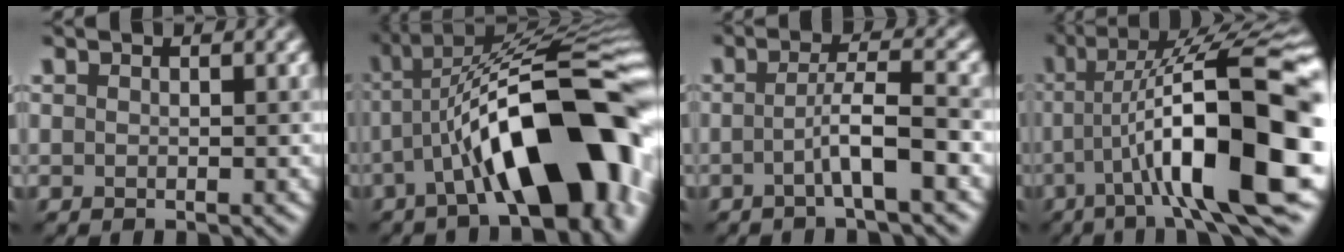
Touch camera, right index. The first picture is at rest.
{"total": 13.8, "force": [-3.8, 5.1, 12.2], "torque": [-0.184, 0.006, -0.057]}
{"total": 3.8, "force": [-1.3, 0.2, 3.5], "torque": [-0.060, 0.010, -0.026]}
{"total": 14.3, "force": [-2.3, 3.1, 13.8], "torque": [-0.210, 0.015, -0.029]}